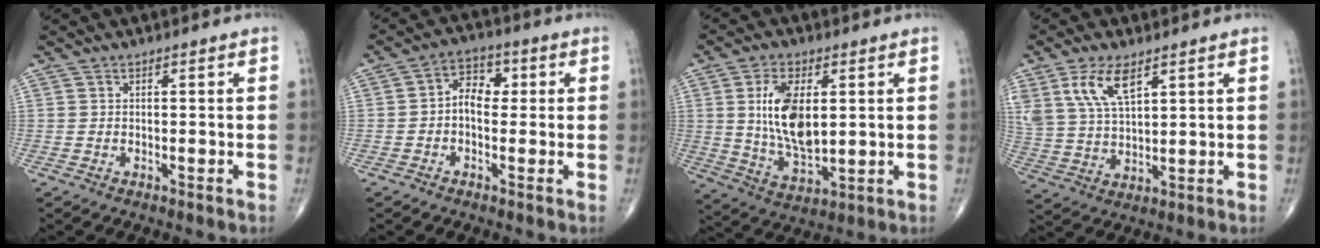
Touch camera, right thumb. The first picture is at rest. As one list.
[{"total": 5.8, "force": [0.0, 4.1, 4.1], "torque": [-0.040, 0.021, -0.011]}, {"total": 13.2, "force": [2.3, 6.7, 11.1], "torque": [-0.201, -0.019, 0.051]}, {"total": 9.8, "force": [5.2, 4.3, 7.1], "torque": [-0.140, -0.016, 0.111]}]